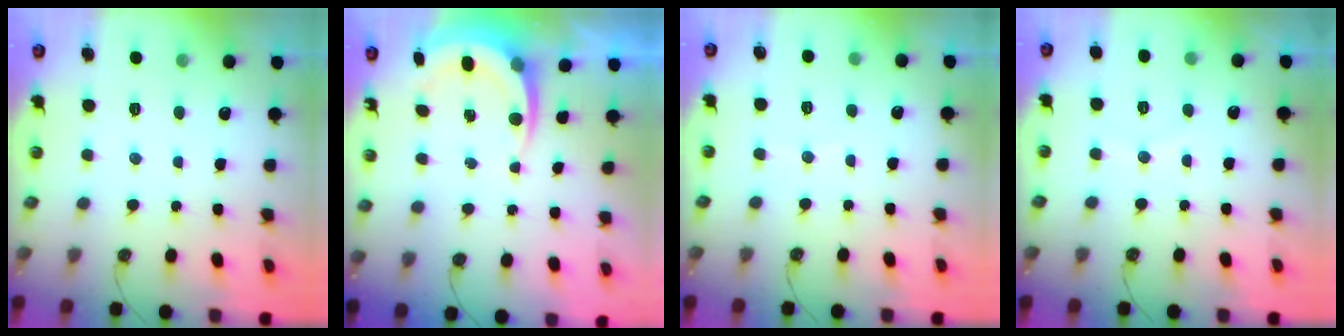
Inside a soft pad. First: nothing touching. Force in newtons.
{"total": 6.0, "press": 5.8, "slide": 1.5}
{"total": 3.2, "press": 3.2, "slide": 0.3}
{"total": 5.1, "press": 5.0, "slide": 0.5}